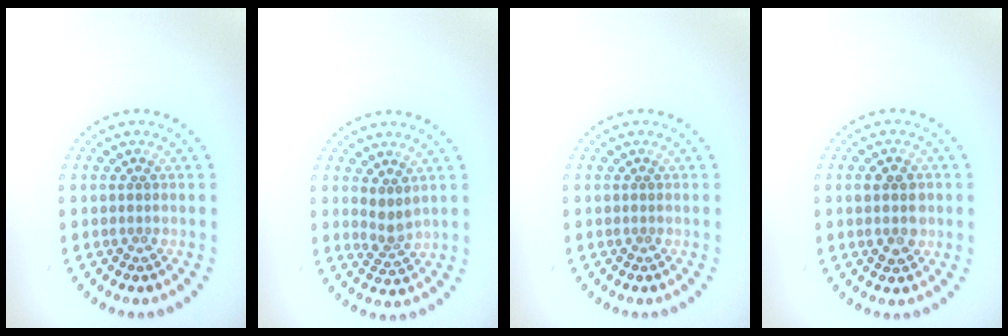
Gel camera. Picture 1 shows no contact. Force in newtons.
{"total": 1.7, "press": 1.3, "slide": 1.1}
{"total": 0.0}
{"total": 2.9, "press": 2.9, "slide": 0.1}